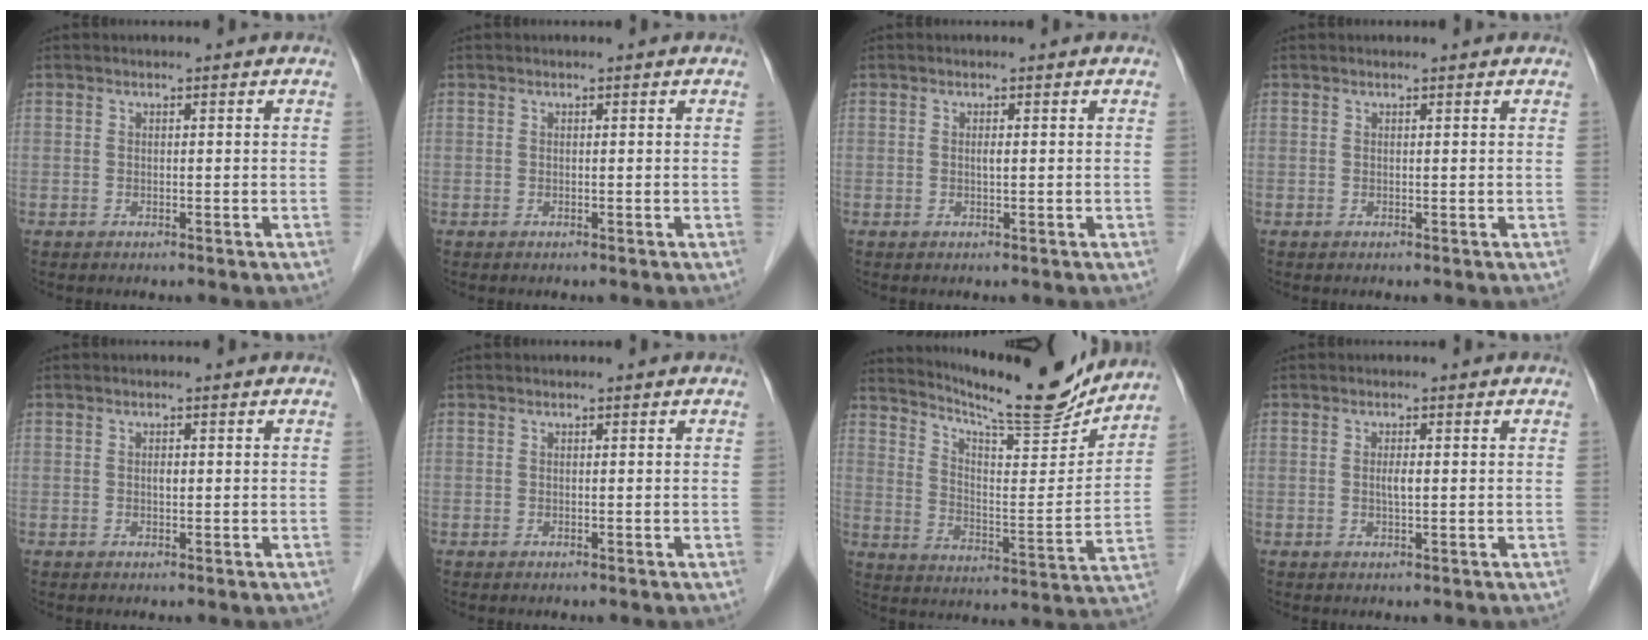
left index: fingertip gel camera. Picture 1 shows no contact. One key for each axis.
{"total": 0.0}
{"total": 0.6, "fx": 0.1, "fy": 0.0, "fz": 0.6, "tx": -0.012, "ty": -0.001, "tz": 0.001}
{"total": 0.6, "fx": 0.6, "fy": 0.0, "fz": 0.1, "tx": -0.006, "ty": 0.005, "tz": 0.008}
{"total": 0.8, "fx": 0.1, "fy": 0.4, "fz": 0.7, "tx": -0.013, "ty": 0.001, "tz": 0.000}
{"total": 0.0}
{"total": 18.3, "fx": 17.1, "fy": 0.9, "fz": 6.5, "tx": -0.115, "ty": -0.041, "tz": 0.250}
{"total": 1.4, "fx": 0.1, "fy": 0.2, "fz": 1.4, "tx": -0.028, "ty": 0.000, "tz": 0.001}